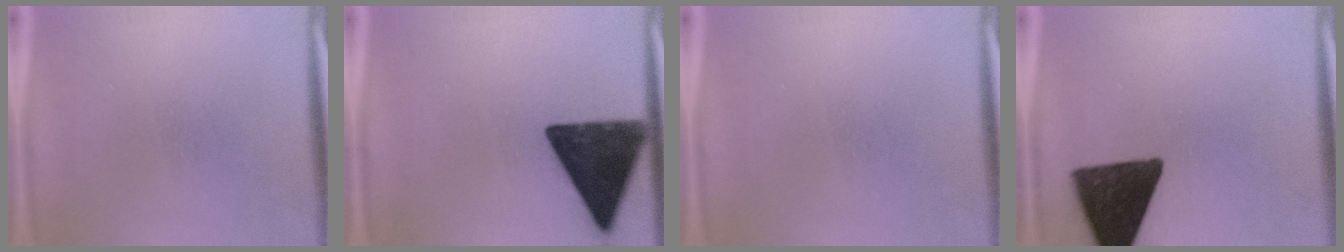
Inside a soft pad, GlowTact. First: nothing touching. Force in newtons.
{"total": 15.9}
{"total": 0.0}
{"total": 15.1}